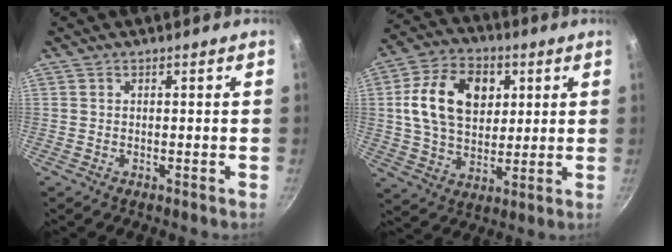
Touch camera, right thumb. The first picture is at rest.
{"total": 16.5, "force": [3.9, 11.7, 10.9], "torque": [-0.168, 0.001, 0.060]}